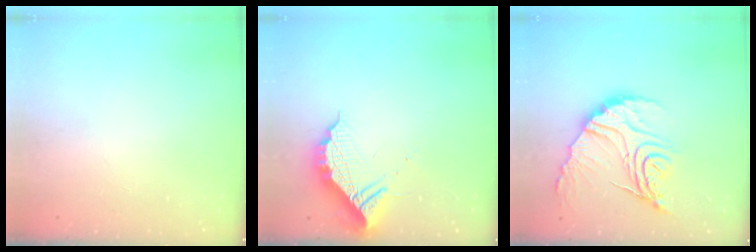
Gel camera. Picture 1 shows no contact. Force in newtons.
{"total": 10.4, "press": 10.3, "slide": 1.0}
{"total": 18.3, "press": 18.2, "slide": 1.5}